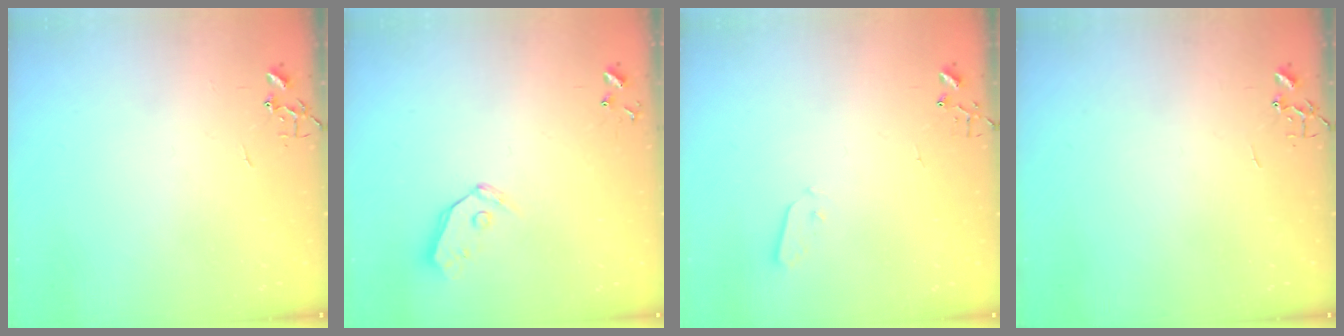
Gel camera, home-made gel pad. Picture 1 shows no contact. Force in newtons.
{"total": 6.9, "press": 6.9, "slide": 0.7}
{"total": 2.5, "press": 2.5, "slide": 0.4}
{"total": 0.0}